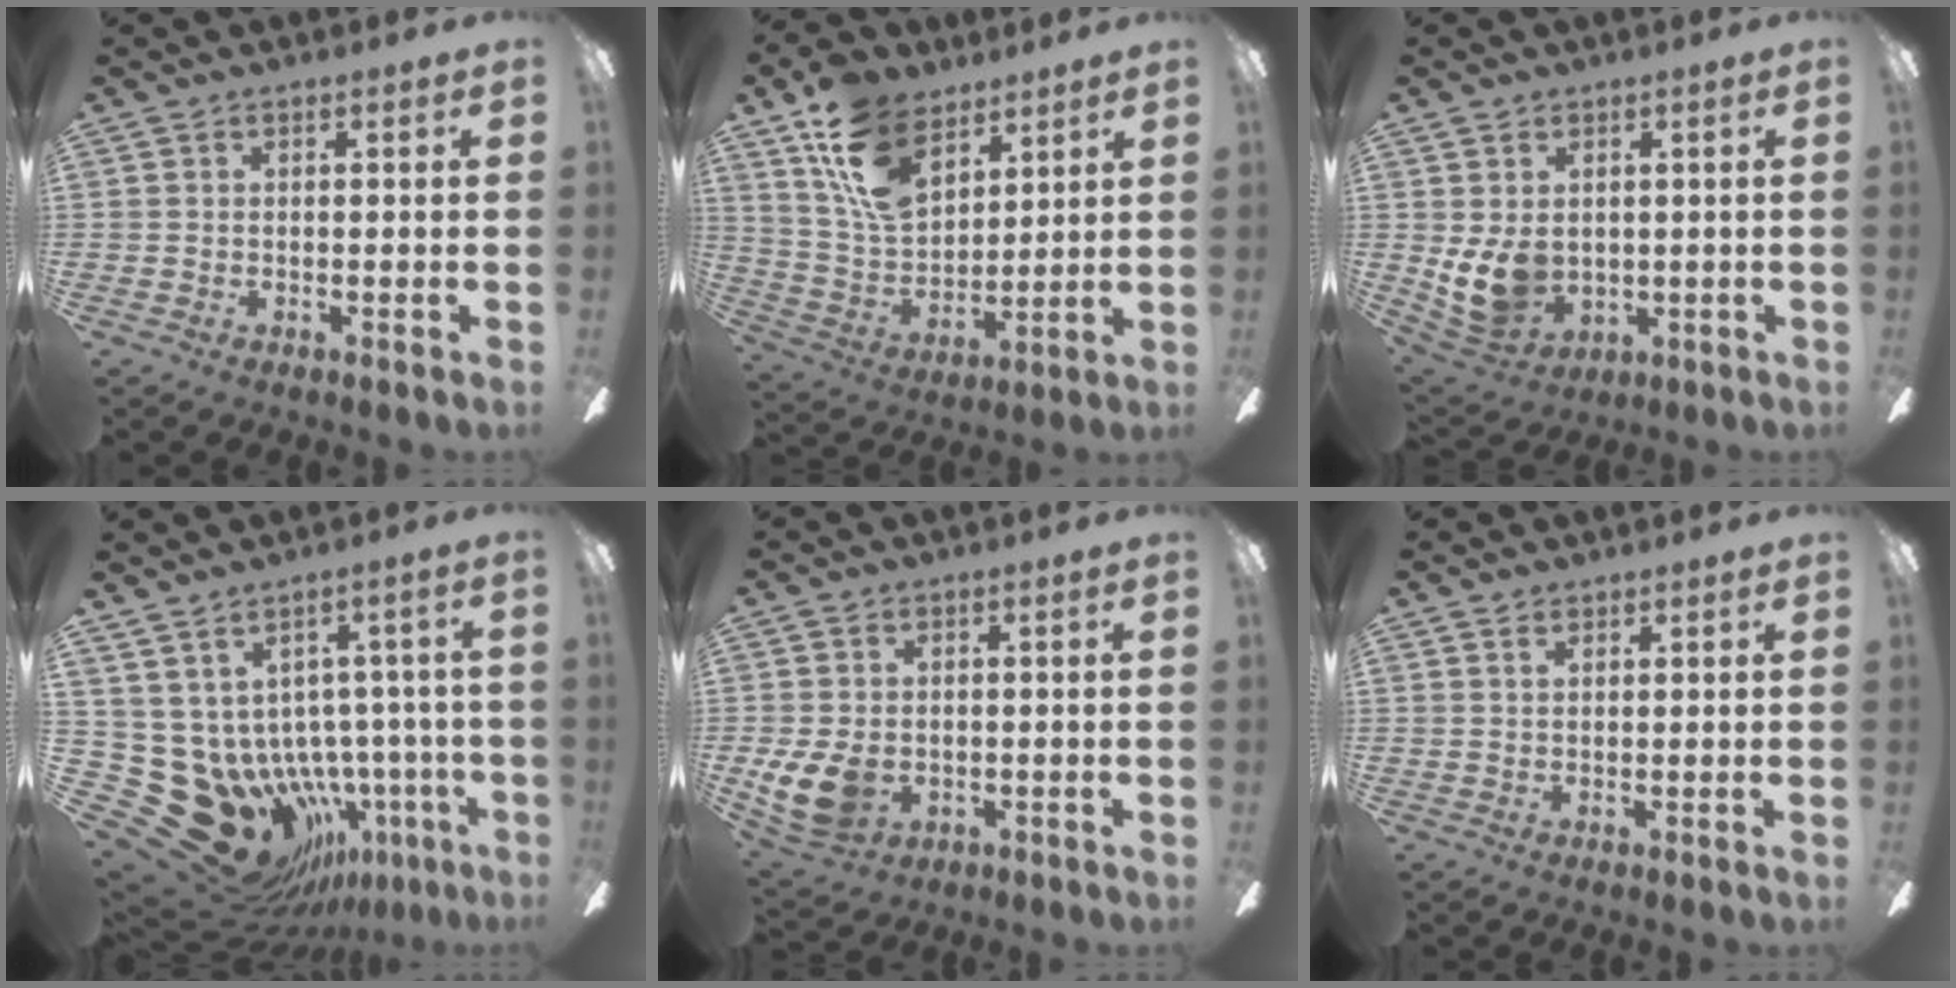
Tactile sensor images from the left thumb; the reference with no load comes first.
{"total": 16.3, "force": [10.0, 9.5, 8.7], "torque": [-0.177, -0.035, 0.190]}
{"total": 9.2, "force": [0.7, 7.2, 5.7], "torque": [-0.133, -0.007, 0.014]}
{"total": 16.5, "force": [-5.4, 12.0, 9.9], "torque": [-0.223, -0.011, -0.058]}
{"total": 8.8, "force": [-1.2, 6.7, 5.7], "torque": [-0.124, -0.004, -0.020]}
{"total": 1.2, "force": [0.9, 0.6, 0.4], "torque": [-0.011, 0.001, 0.018]}